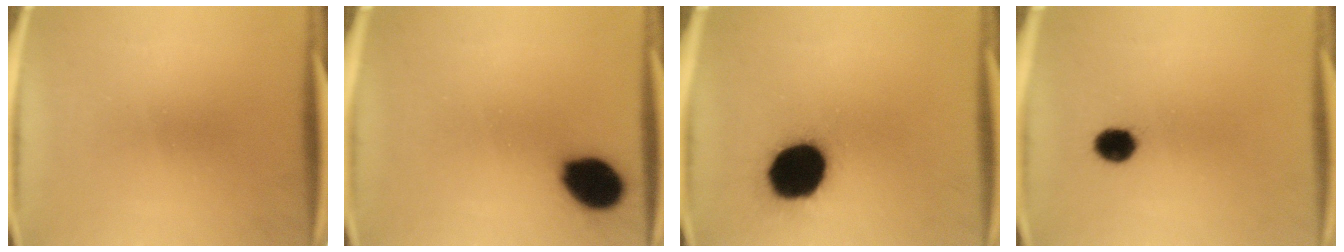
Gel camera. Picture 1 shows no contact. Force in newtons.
{"total": 11.6}
{"total": 19.1}
{"total": 4.6}